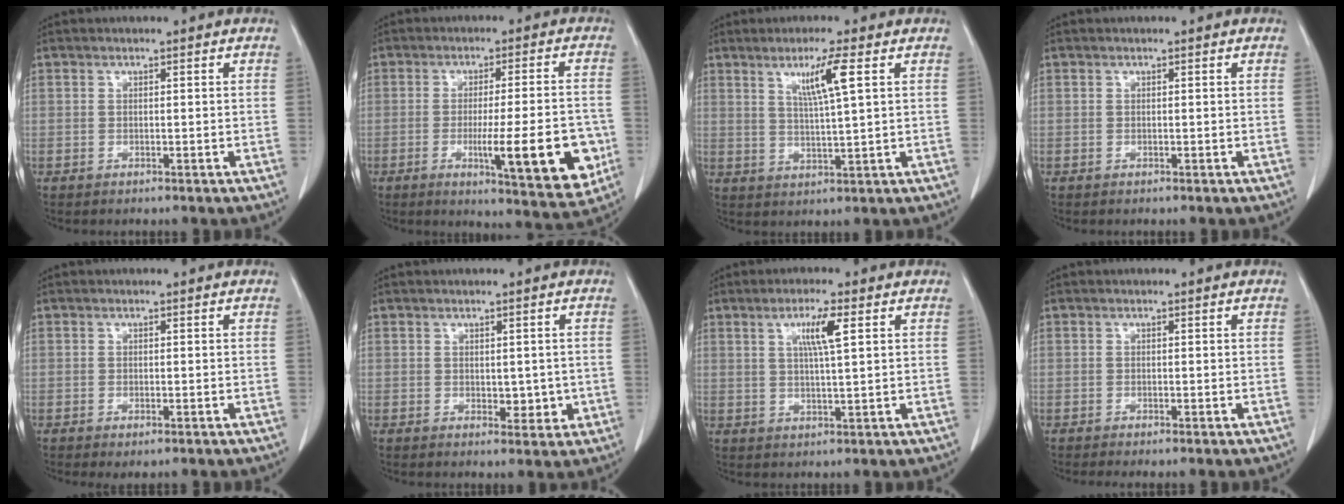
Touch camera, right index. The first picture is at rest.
{"total": 14.0, "force": [-3.8, 2.0, 13.3], "torque": [-0.176, -0.015, -0.047]}
{"total": 6.1, "force": [2.6, -0.7, 5.5], "torque": [-0.100, -0.006, 0.048]}
{"total": 0.0}
{"total": 1.4, "force": [-0.7, 0.5, 1.1], "torque": [-0.018, -0.003, -0.006]}
{"total": 3.1, "force": [-0.2, 1.9, 2.4], "torque": [-0.024, -0.004, 0.005]}
{"total": 5.0, "force": [1.9, 0.0, 4.7], "torque": [-0.084, -0.001, 0.032]}
{"total": 1.1, "force": [-0.9, 0.0, 0.7], "torque": [-0.012, -0.003, -0.013]}